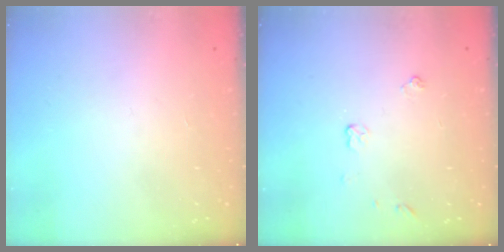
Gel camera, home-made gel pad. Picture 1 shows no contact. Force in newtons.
{"total": 3.8, "press": 3.8, "slide": 0.6}